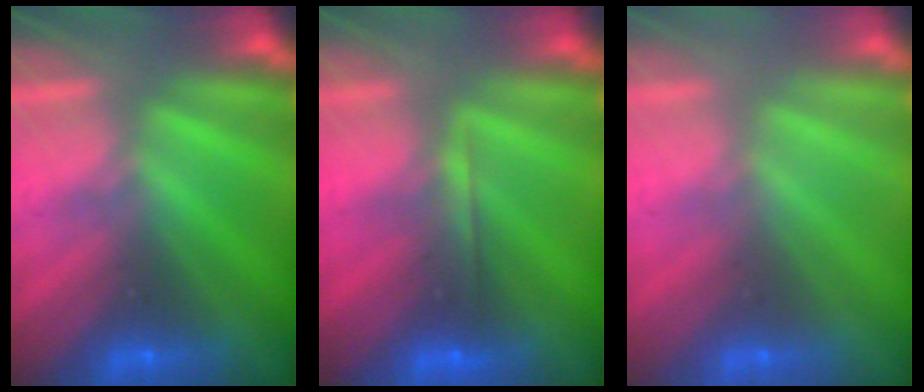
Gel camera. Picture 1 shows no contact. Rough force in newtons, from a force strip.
{"total": 1.8}
{"total": 3.3}